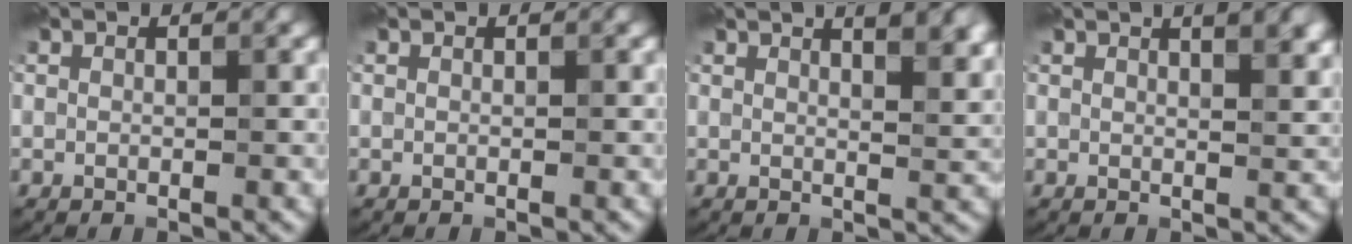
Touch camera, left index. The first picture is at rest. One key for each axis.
{"total": 0.0}
{"total": 7.5, "fx": 4.6, "fy": 3.0, "fz": 5.1, "tx": -0.026, "ty": 0.042, "tz": 0.032}
{"total": 5.3, "fx": 3.0, "fy": 2.2, "fz": 3.7, "tx": -0.018, "ty": 0.026, "tz": 0.015}